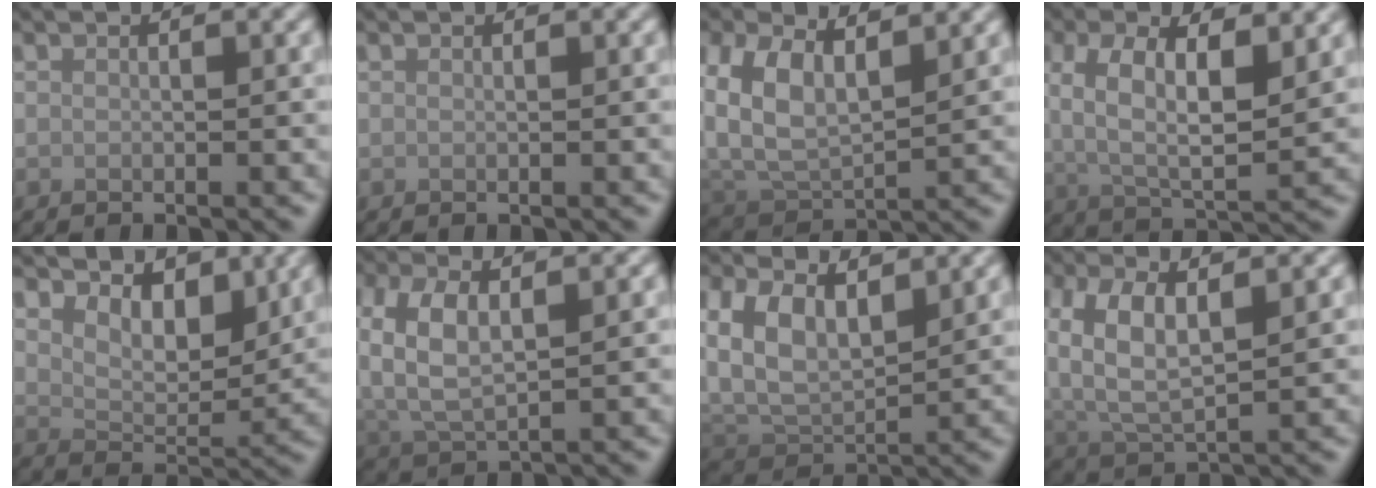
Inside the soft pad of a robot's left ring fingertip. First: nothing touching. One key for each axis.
{"total": 0.0}
{"total": 8.1, "fx": 3.6, "fy": 4.5, "fz": 5.7, "tx": -0.120, "ty": 0.007, "tz": 0.061}
{"total": 7.7, "fx": 1.9, "fy": 3.6, "fz": 6.5, "tx": -0.129, "ty": 0.003, "tz": 0.031}
{"total": 5.2, "fx": 3.7, "fy": 2.5, "fz": 2.7, "tx": -0.049, "ty": -0.009, "tz": 0.049}
{"total": 5.3, "fx": 1.2, "fy": 2.6, "fz": 4.5, "tx": -0.102, "ty": 0.006, "tz": 0.022}
{"total": 8.0, "fx": 3.4, "fy": 4.6, "fz": 5.5, "tx": -0.109, "ty": 0.001, "tz": 0.058}
{"total": 6.3, "fx": 2.0, "fy": 2.9, "fz": 5.2, "tx": -0.112, "ty": 0.004, "tz": 0.034}